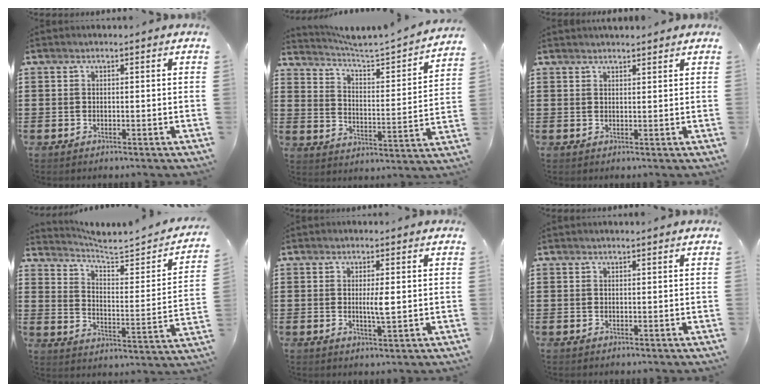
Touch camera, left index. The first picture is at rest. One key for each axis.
{"total": 2.9, "fx": 2.6, "fy": 0.0, "fz": 1.2, "tx": -0.043, "ty": -0.030, "tz": 0.031}
{"total": 1.4, "fx": 1.4, "fy": 0.1, "fz": 0.2, "tx": -0.006, "ty": 0.002, "tz": 0.027}
{"total": 3.9, "fx": 3.5, "fy": 0.1, "fz": 1.7, "tx": -0.047, "ty": -0.032, "tz": 0.048}
{"total": 3.0, "fx": 0.1, "fy": 0.4, "fz": 3.0, "tx": -0.057, "ty": -0.005, "tz": 0.001}
{"total": 0.0}